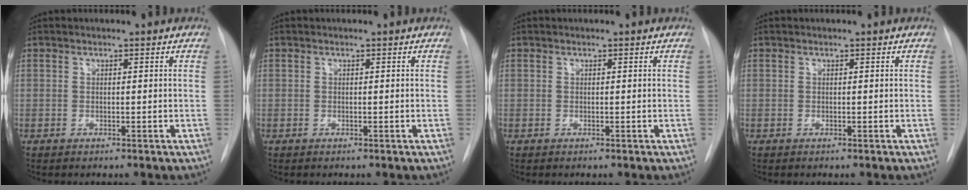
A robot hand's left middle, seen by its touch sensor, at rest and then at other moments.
{"total": 0.0}
{"total": 0.0}
{"total": 0.0}